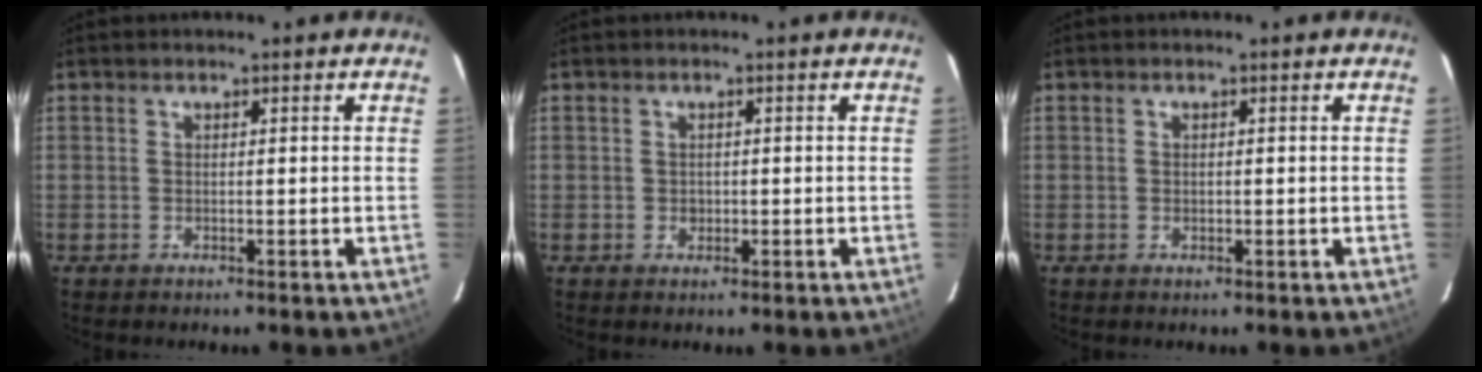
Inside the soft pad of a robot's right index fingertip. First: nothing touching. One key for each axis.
{"total": 1.2, "fx": -0.2, "fy": 1.1, "fz": 0.3, "tx": -0.002, "ty": 0.002, "tz": 0.000}
{"total": 0.5, "fx": 0.0, "fy": 0.4, "fz": 0.2, "tx": -0.003, "ty": 0.000, "tz": 0.000}